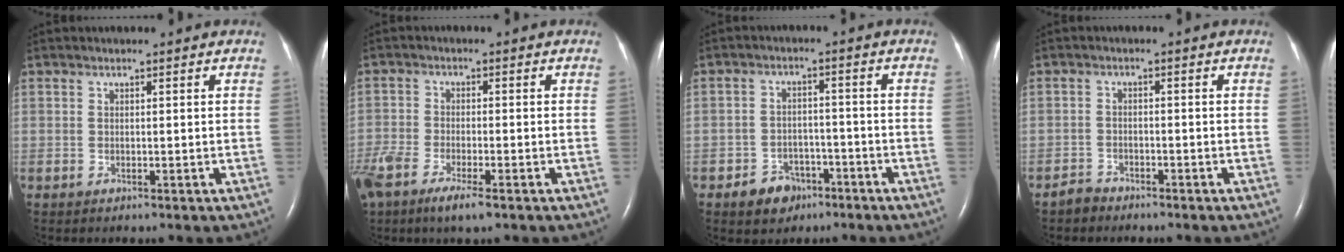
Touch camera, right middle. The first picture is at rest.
{"total": 9.9, "force": [-6.7, 2.8, 6.7], "torque": [-0.141, -0.022, -0.117]}
{"total": 5.2, "force": [-3.3, 3.7, 1.6], "torque": [-0.026, 0.009, -0.045]}
{"total": 1.9, "force": [-1.8, 0.8, -0.2], "torque": [0.000, 0.002, -0.034]}